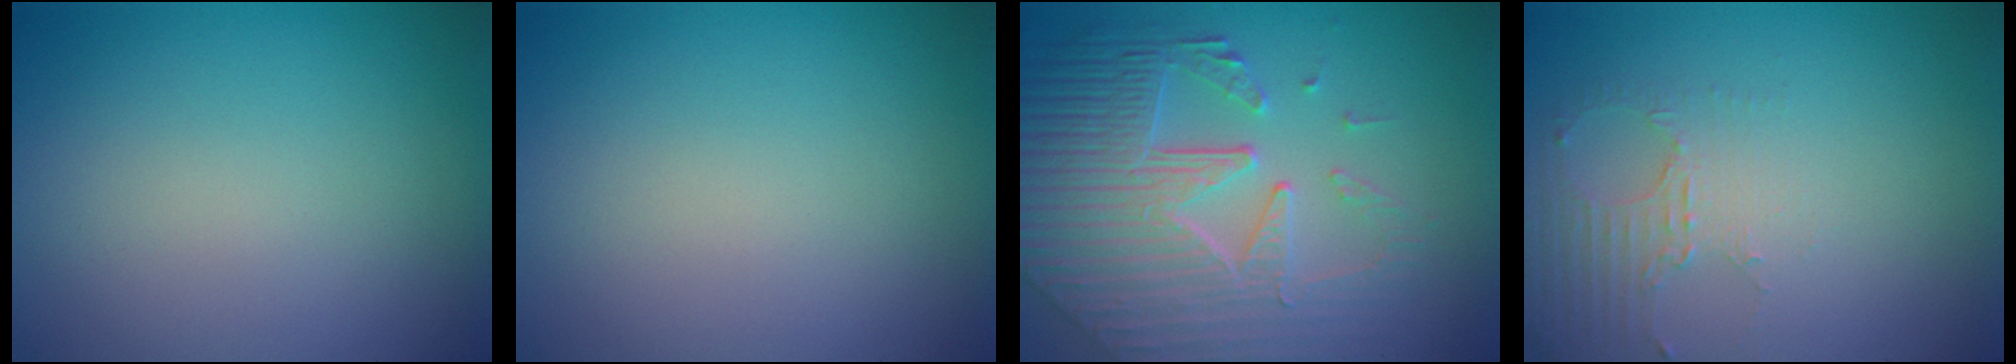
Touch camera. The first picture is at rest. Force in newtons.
{"total": 0.0}
{"total": 8.1, "press": 6.0, "slide": 5.4}
{"total": 2.7, "press": 1.9, "slide": 1.9}